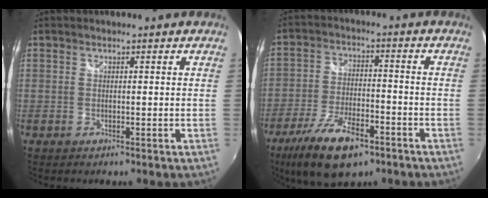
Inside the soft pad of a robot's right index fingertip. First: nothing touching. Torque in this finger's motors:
{"motor_torque": [1.12, -1.02, 0.65, 0.08]}